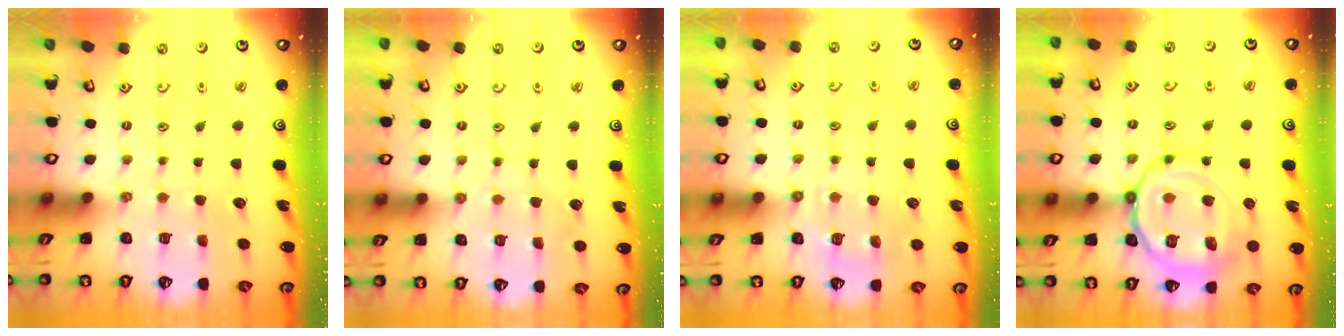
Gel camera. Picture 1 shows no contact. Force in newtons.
{"total": 5.2, "press": 5.1, "slide": 0.7}
{"total": 6.4, "press": 6.3, "slide": 1.0}
{"total": 17.5, "press": 17.4, "slide": 1.6}